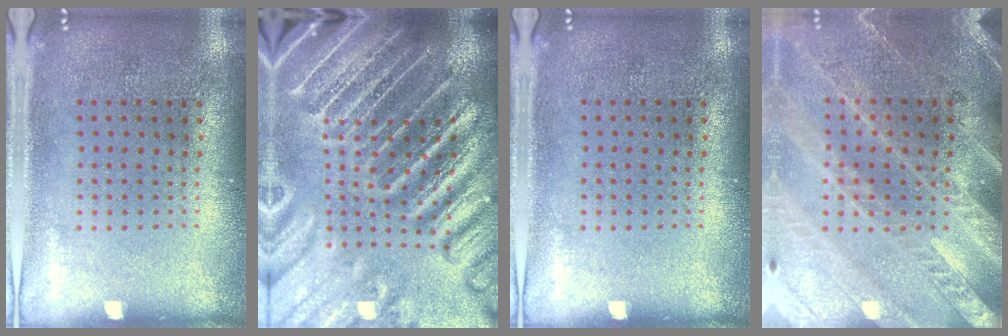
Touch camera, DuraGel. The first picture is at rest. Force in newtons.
{"total": 5.7, "press": 4.9, "slide": 2.8}
{"total": 0.0}
{"total": 2.9, "press": 2.6, "slide": 1.1}